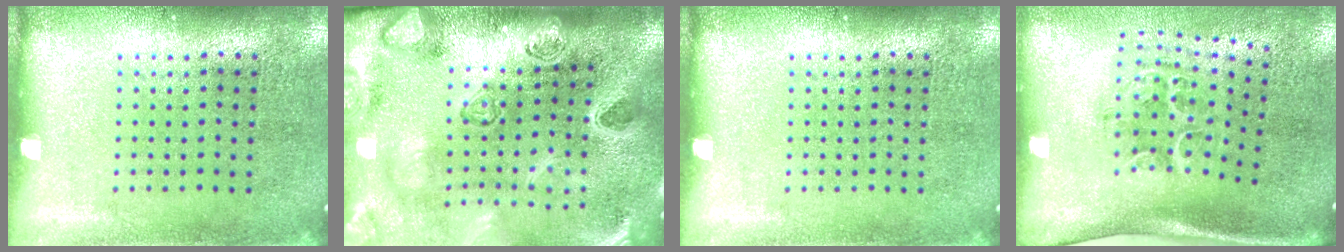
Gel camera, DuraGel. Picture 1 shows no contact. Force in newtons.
{"total": 4.3, "press": 3.3, "slide": 2.8}
{"total": 0.0}
{"total": 1.5, "press": 1.3, "slide": 0.8}